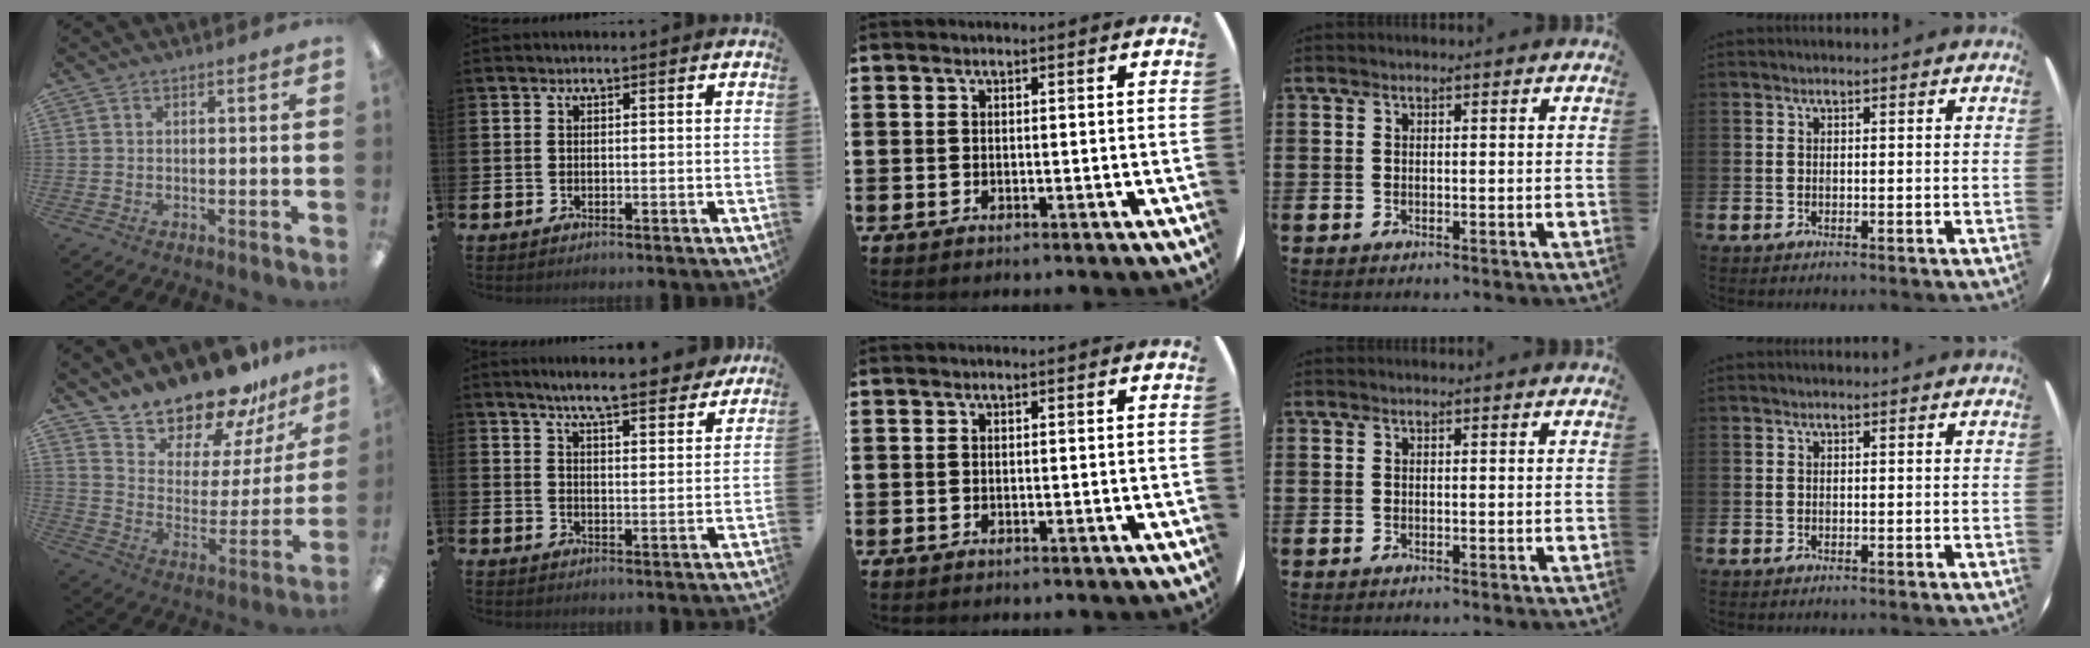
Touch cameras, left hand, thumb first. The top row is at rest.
{"thumb": {"total": 17.4, "force": [16.4, 5.1, 3.2], "torque": [-0.067, -0.144, 0.291]}, "index": {"total": 7.0, "force": [6.6, 0.7, 2.2], "torque": [-0.044, -0.043, 0.113]}}